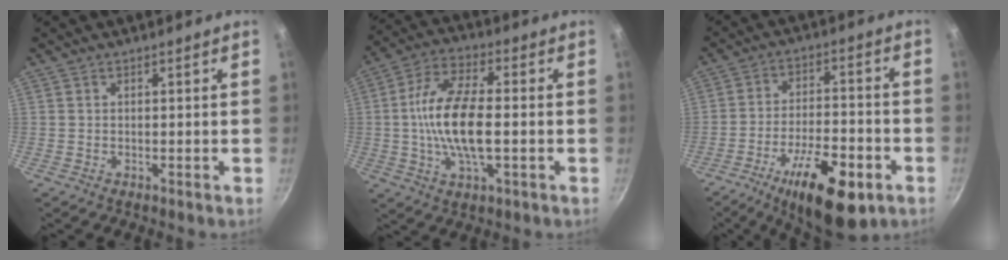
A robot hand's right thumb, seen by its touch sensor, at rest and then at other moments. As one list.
[{"total": 14.3, "force": [-1.0, 6.0, 12.9], "torque": [-0.247, 0.019, -0.030]}, {"total": 17.6, "force": [-8.6, 6.7, 13.8], "torque": [-0.208, 0.031, -0.132]}]